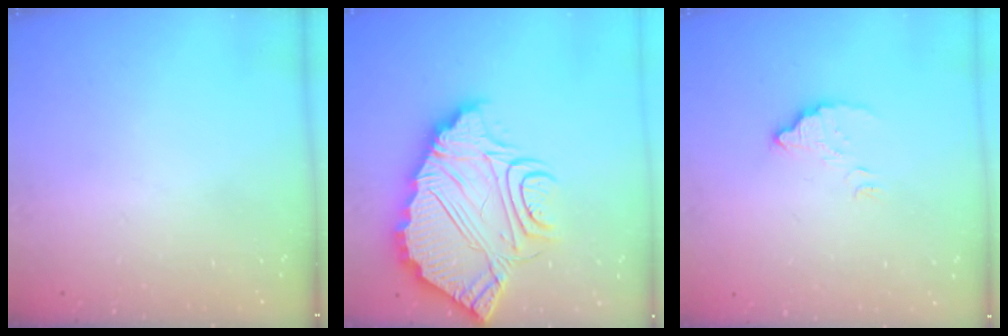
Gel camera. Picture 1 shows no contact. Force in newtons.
{"total": 19.4, "press": 19.3, "slide": 1.3}
{"total": 3.8, "press": 3.8, "slide": 0.2}